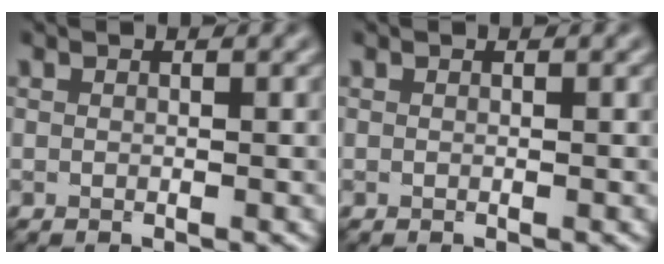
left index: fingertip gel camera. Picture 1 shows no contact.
{"total": 0.0}